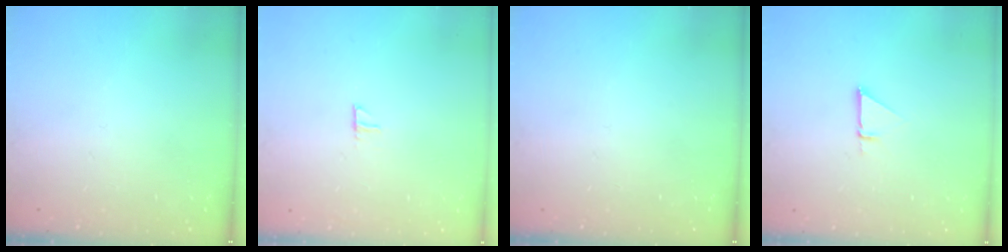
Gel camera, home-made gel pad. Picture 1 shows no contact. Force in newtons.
{"total": 3.7, "press": 3.7, "slide": 0.3}
{"total": 0.0}
{"total": 1.4, "press": 1.4, "slide": 0.0}